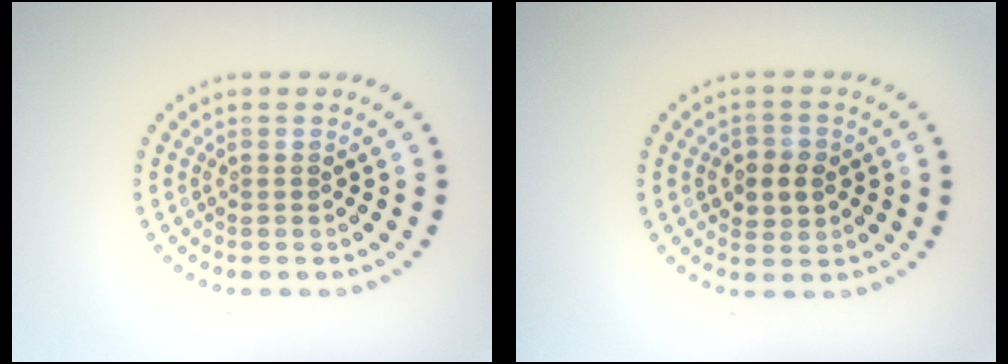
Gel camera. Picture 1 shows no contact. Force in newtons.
{"total": 2.7, "press": 2.6, "slide": 0.5}